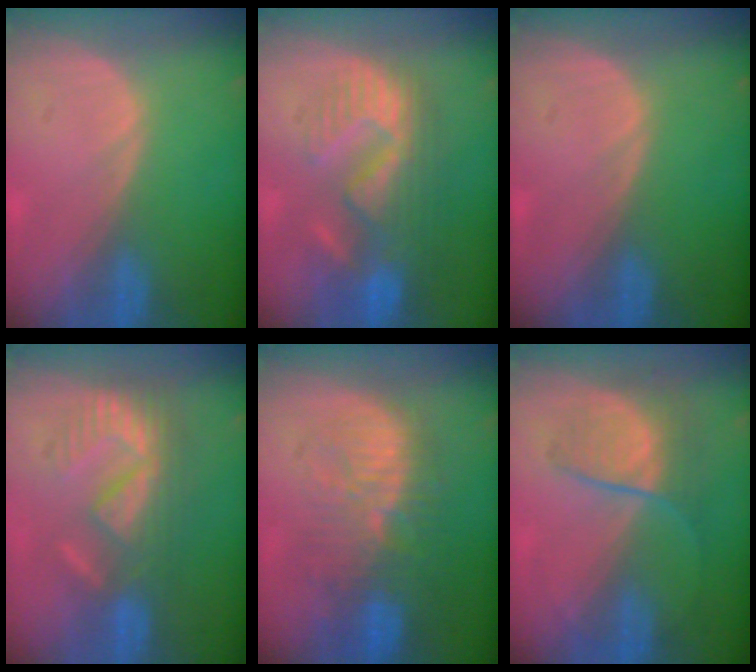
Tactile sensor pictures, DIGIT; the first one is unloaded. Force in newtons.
{"total": 11.0, "press": 9.6, "slide": 5.2}
{"total": 0.0}
{"total": 9.5, "press": 8.2, "slide": 4.9}
{"total": 11.1, "press": 9.9, "slide": 5.0}
{"total": 6.6, "press": 6.2, "slide": 2.3}